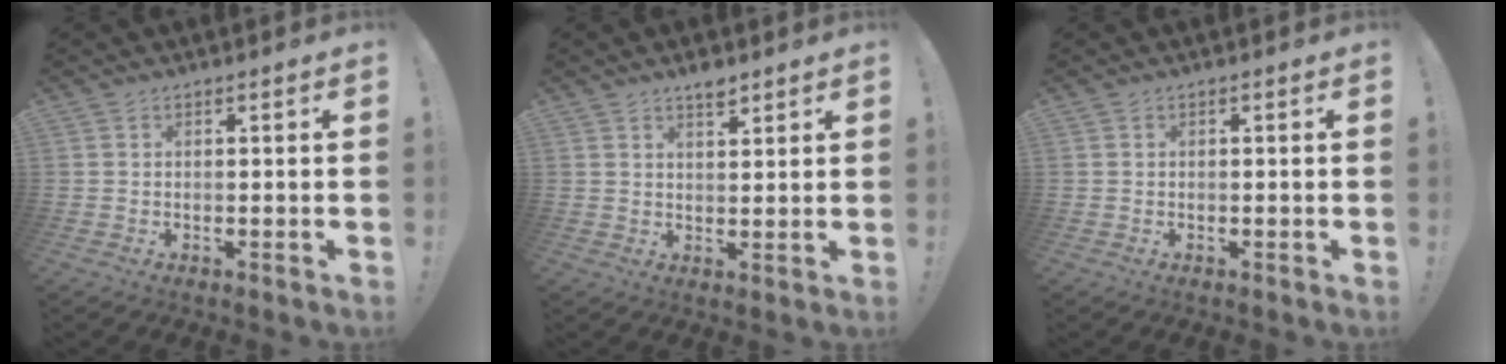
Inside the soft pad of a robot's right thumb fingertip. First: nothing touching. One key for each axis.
{"total": 3.7, "fx": 2.9, "fy": 1.3, "fz": 1.9, "tx": -0.025, "ty": -0.019, "tz": 0.050}
{"total": 0.0}